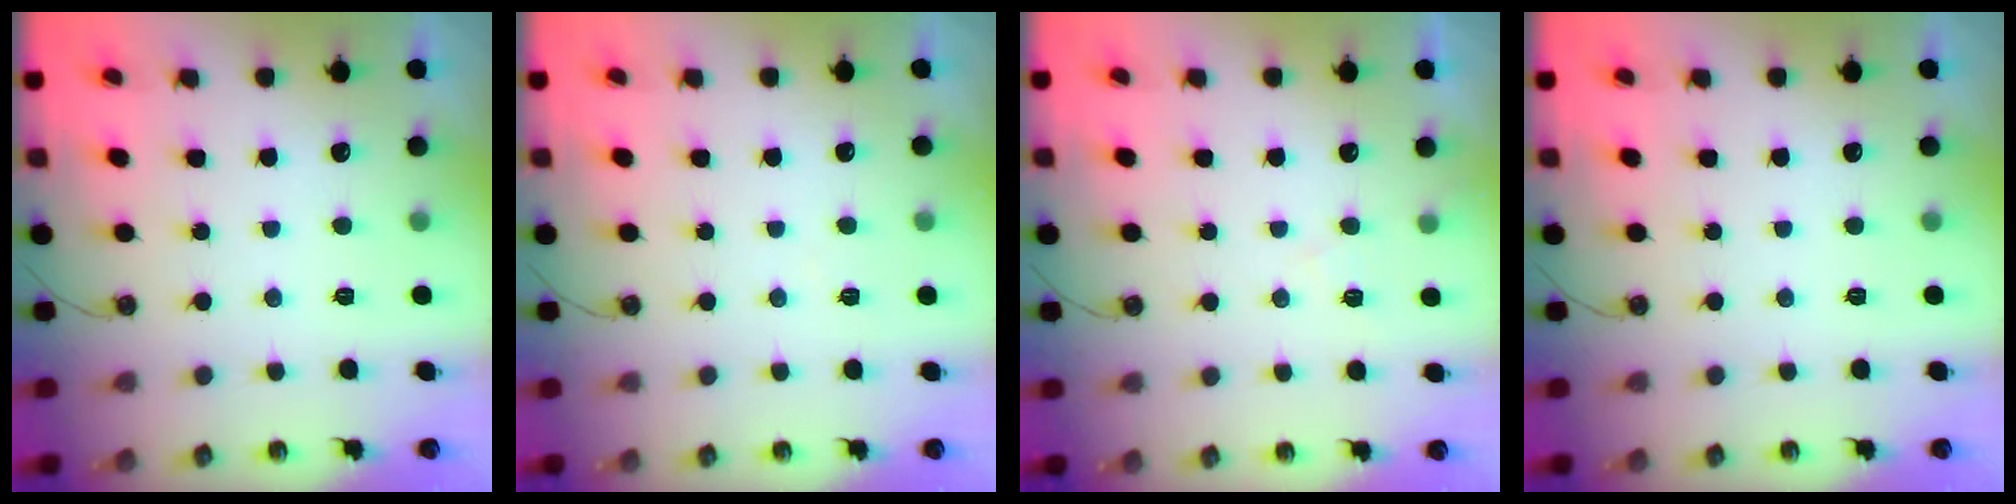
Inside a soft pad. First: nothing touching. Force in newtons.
{"total": 3.3, "press": 3.3, "slide": 0.5}
{"total": 4.8, "press": 4.8, "slide": 0.7}
{"total": 0.0}